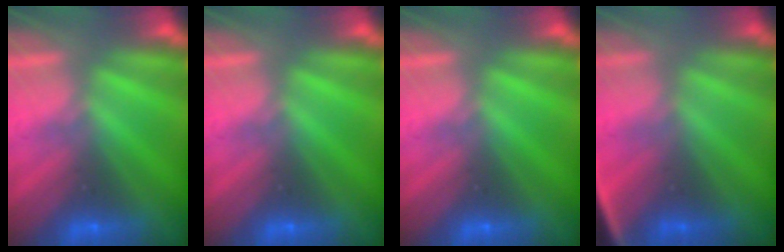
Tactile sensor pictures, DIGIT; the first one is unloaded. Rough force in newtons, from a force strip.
{"total": 0.0}
{"total": 0.0}
{"total": 2.8}